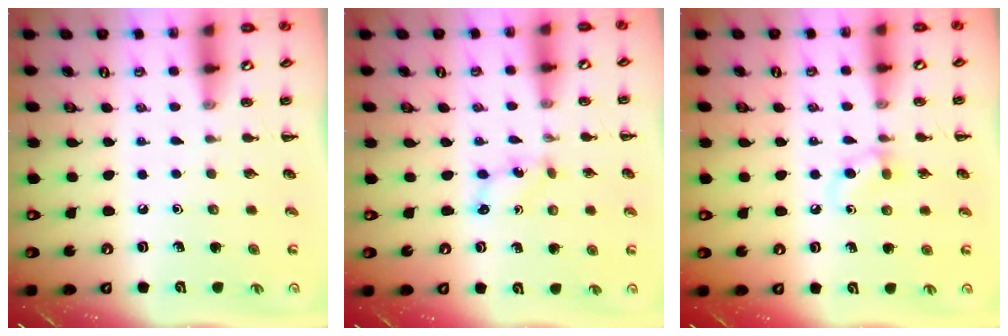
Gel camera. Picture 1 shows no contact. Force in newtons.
{"total": 2.7, "press": 2.6, "slide": 0.8}
{"total": 5.0, "press": 4.7, "slide": 1.6}